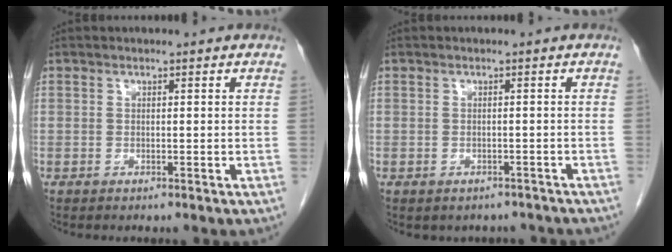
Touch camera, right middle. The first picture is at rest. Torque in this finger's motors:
{"motor_torque": [0.61, -0.51, 0.03, 0.02]}